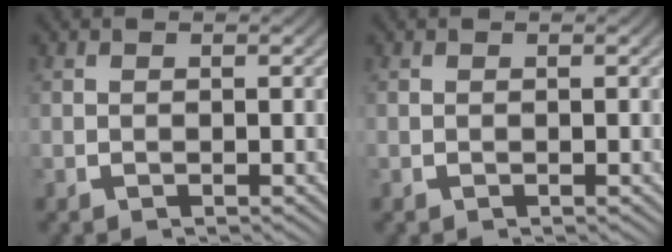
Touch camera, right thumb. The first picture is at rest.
{"total": 0.0}